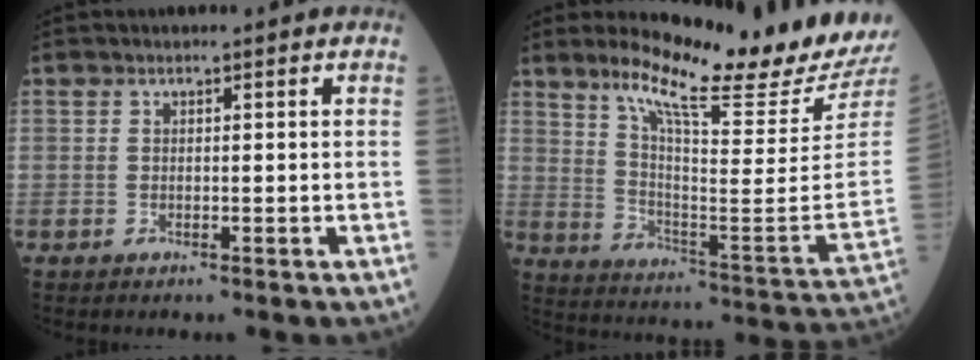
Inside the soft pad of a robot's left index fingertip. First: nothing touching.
{"total": 19.7, "force": [17.4, -1.7, 9.0], "torque": [-0.154, -0.106, 0.249]}